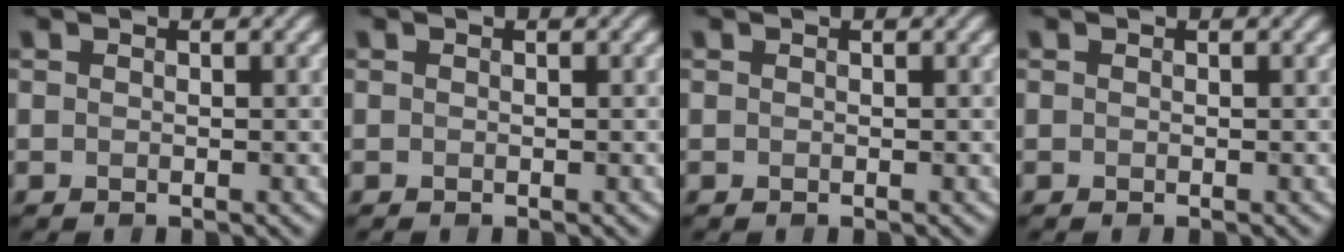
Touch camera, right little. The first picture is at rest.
{"total": 0.0}
{"total": 0.0}
{"total": 0.0}